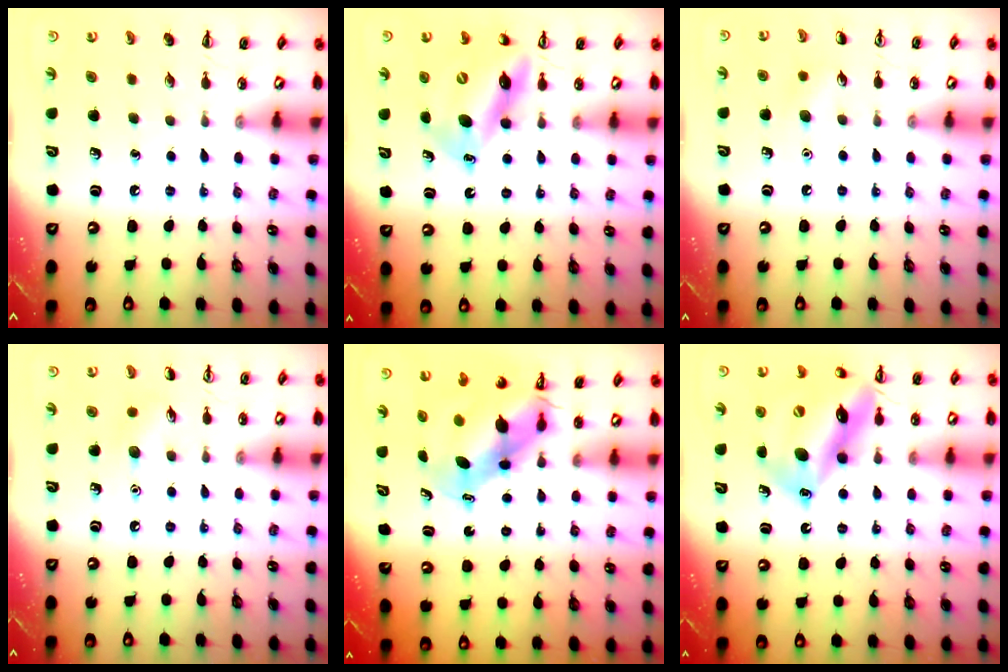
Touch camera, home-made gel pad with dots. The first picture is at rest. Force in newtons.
{"total": 12.4, "press": 11.7, "slide": 4.1}
{"total": 4.5, "press": 4.3, "slide": 1.2}
{"total": 5.6, "press": 5.3, "slide": 1.8}
{"total": 6.4, "press": 6.2, "slide": 1.8}
{"total": 16.9, "press": 16.7, "slide": 3.0}